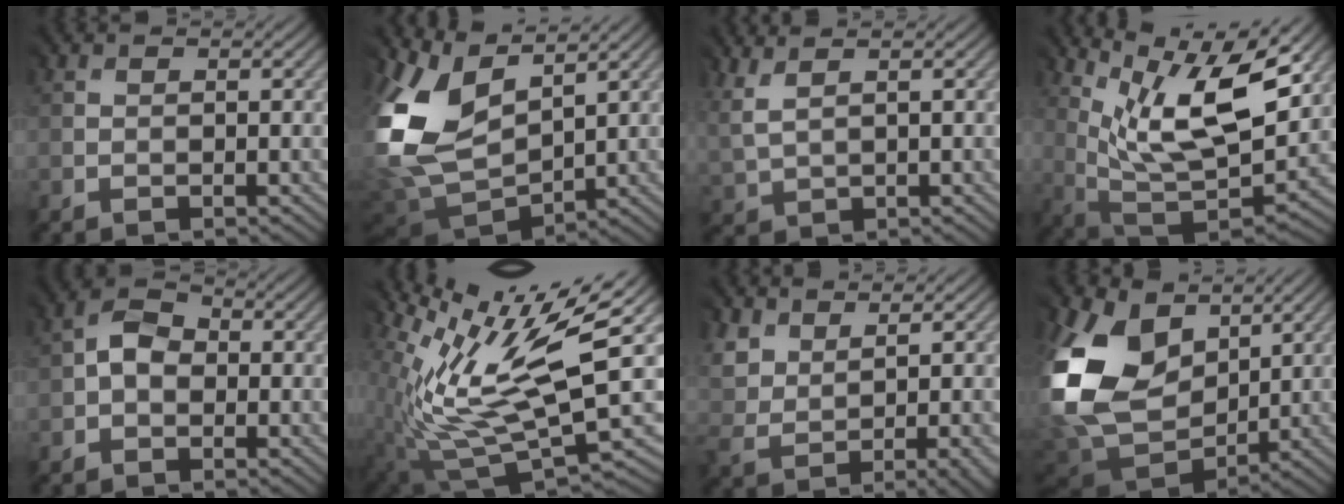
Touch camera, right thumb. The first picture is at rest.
{"total": 12.4, "force": [4.5, 8.5, 7.8], "torque": [-0.226, 0.008, 0.086]}
{"total": 3.4, "force": [3.0, 1.2, 1.0], "torque": [-0.042, 0.008, 0.067]}
{"total": 12.0, "force": [7.4, 3.5, 8.8], "torque": [-0.176, -0.014, 0.146]}
{"total": 4.4, "force": [-0.2, 3.5, 2.8], "torque": [-0.049, 0.014, -0.013]}
{"total": 10.2, "force": [3.3, 2.5, 9.3], "torque": [-0.177, -0.003, 0.069]}
{"total": 4.6, "force": [3.5, 1.8, 2.4], "torque": [-0.051, 0.001, 0.071]}
{"total": 16.7, "force": [4.7, 13.2, 9.2], "torque": [-0.232, -0.008, 0.122]}